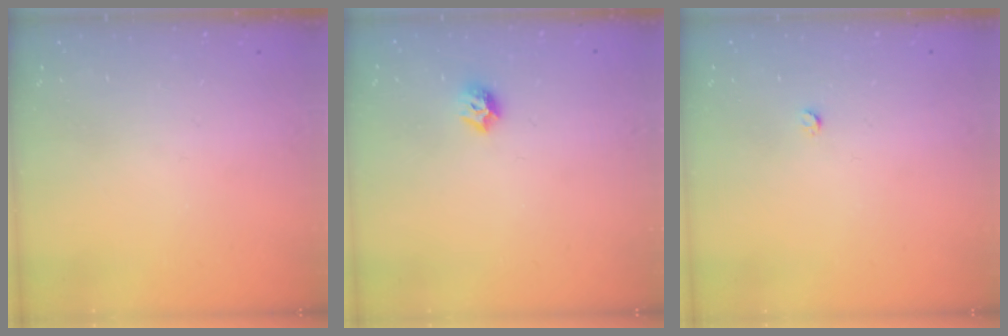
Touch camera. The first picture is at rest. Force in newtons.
{"total": 6.7, "press": 6.6, "slide": 0.9}
{"total": 2.4, "press": 2.4, "slide": 0.3}